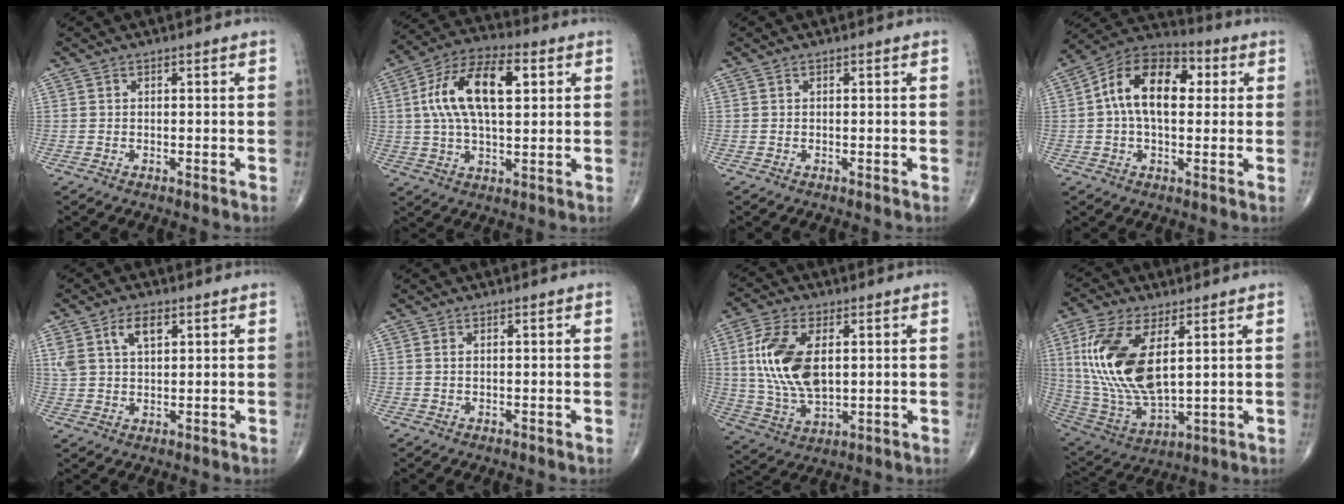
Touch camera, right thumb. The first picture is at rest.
{"total": 16.2, "force": [3.7, 7.7, 13.8], "torque": [-0.253, 0.018, 0.063]}
{"total": 0.0}
{"total": 14.8, "force": [2.3, 8.6, 11.8], "torque": [-0.191, 0.028, 0.028]}
{"total": 6.7, "force": [3.1, 3.4, 4.8], "torque": [-0.091, -0.002, 0.064]}
{"total": 0.7, "force": [0.3, 0.2, 0.6], "torque": [-0.018, 0.006, 0.009]}
{"total": 14.6, "force": [2.5, 7.8, 12.1], "torque": [-0.245, -0.009, 0.055]}
{"total": 19.5, "force": [4.6, 9.1, 16.6], "torque": [-0.348, -0.025, 0.098]}